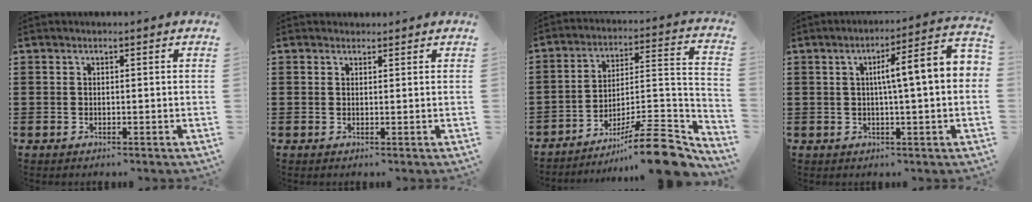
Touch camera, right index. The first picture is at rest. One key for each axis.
{"total": 0.9, "fx": 0.7, "fy": 0.4, "fz": -0.1, "tx": 0.001, "ty": 0.002, "tz": 0.015}
{"total": 12.6, "fx": -9.7, "fy": 2.0, "fz": 7.7, "tx": -0.106, "ty": 0.035, "tz": -0.176}
{"total": 6.9, "fx": 0.3, "fy": 0.2, "fz": 6.9, "tx": -0.113, "ty": -0.011, "tz": -0.009}